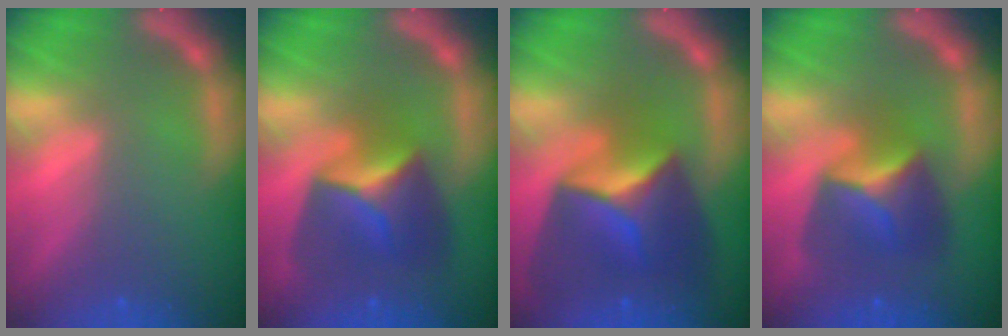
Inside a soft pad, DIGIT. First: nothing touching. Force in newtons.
{"total": 6.9}
{"total": 9.4}
{"total": 5.9}